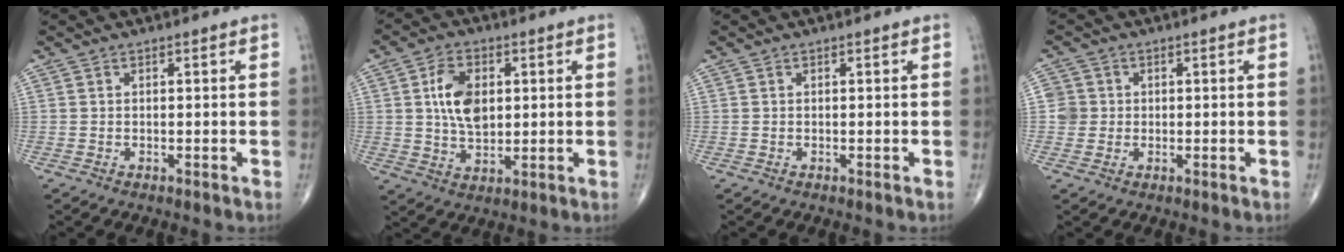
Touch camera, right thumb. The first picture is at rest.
{"total": 9.1, "force": [1.8, 5.7, 6.9], "torque": [-0.109, -0.006, 0.034]}
{"total": 0.0}
{"total": 3.4, "force": [0.2, 3.4, 0.3], "torque": [0.020, 0.006, 0.003]}